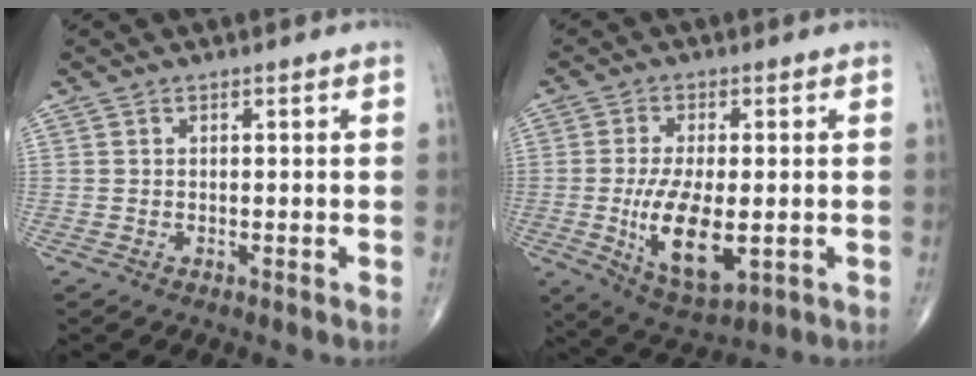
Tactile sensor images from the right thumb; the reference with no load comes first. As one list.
[{"total": 12.3, "force": [-2.1, 5.4, 10.9], "torque": [-0.192, -0.019, -0.024]}]